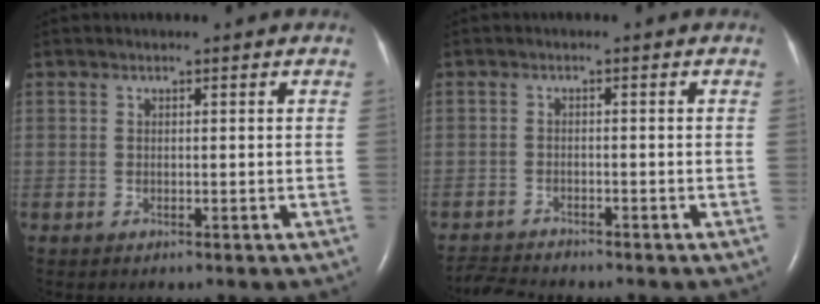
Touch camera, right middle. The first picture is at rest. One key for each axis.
{"total": 3.5, "fx": -3.5, "fy": 0.0, "fz": 0.1, "tx": -0.003, "ty": -0.017, "tz": -0.061}